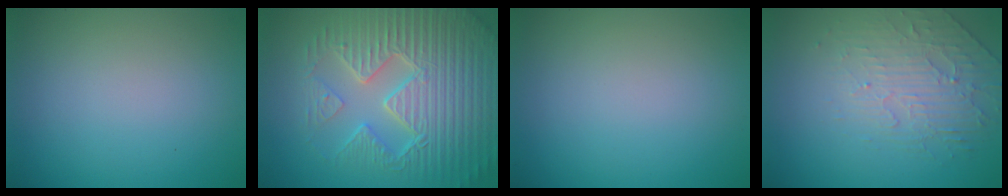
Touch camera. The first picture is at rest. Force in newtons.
{"total": 8.7, "press": 6.5, "slide": 5.8}
{"total": 0.0}
{"total": 2.5, "press": 1.8, "slide": 1.6}